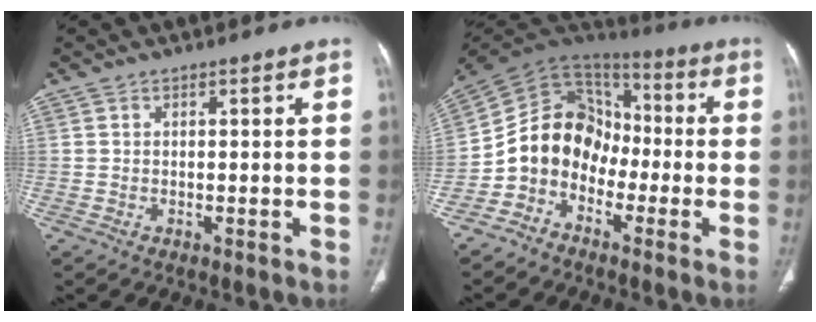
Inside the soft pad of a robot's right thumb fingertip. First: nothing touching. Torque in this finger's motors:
{"motor_torque": [1.85, 1.74, 1.02, -0.72, 0.14]}